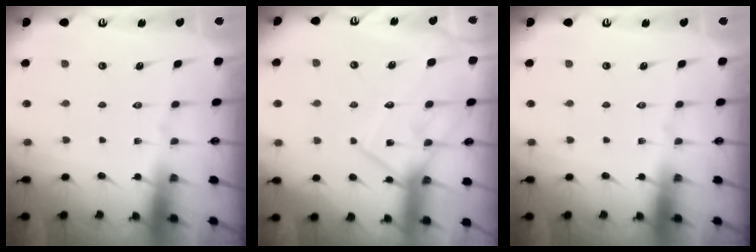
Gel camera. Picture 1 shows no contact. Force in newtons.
{"total": 14.2, "press": 14.2, "slide": 1.1}
{"total": 0.0}